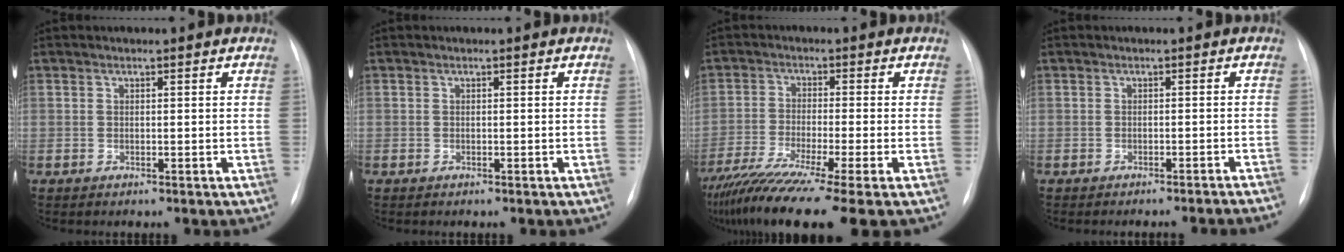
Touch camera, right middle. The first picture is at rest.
{"total": 0.0}
{"total": 15.1, "force": [-11.0, -0.6, 10.3], "torque": [-0.180, -0.049, -0.182]}
{"total": 7.0, "force": [-6.6, -1.5, 1.9], "torque": [-0.005, -0.011, -0.074]}